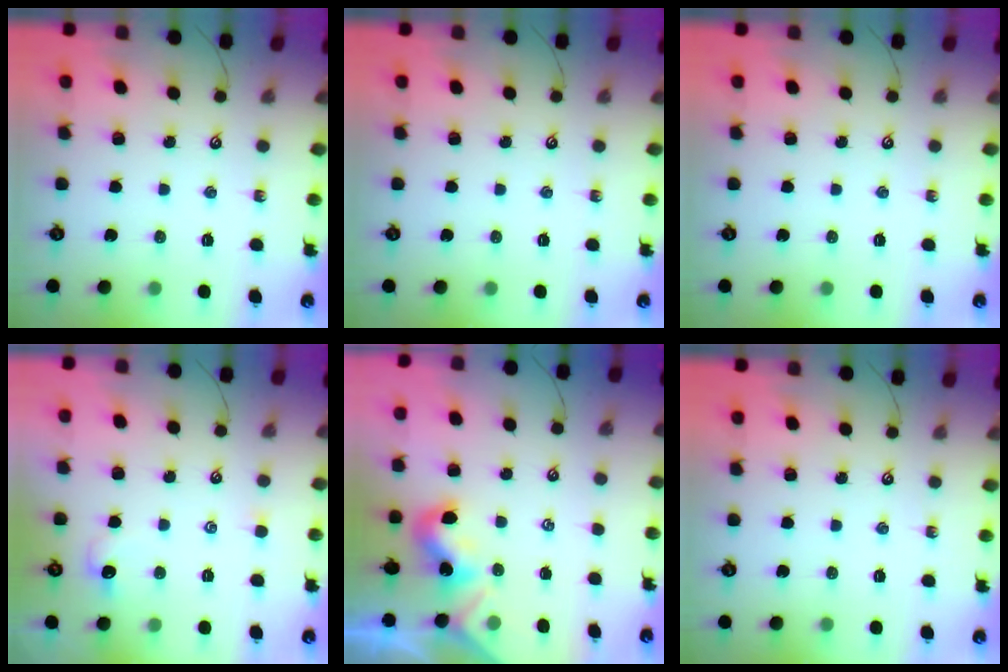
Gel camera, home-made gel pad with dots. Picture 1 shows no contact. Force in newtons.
{"total": 0.0}
{"total": 0.0}
{"total": 1.0, "press": 0.9, "slide": 0.6}
{"total": 2.0, "press": 2.0, "slide": 0.4}
{"total": 0.0}